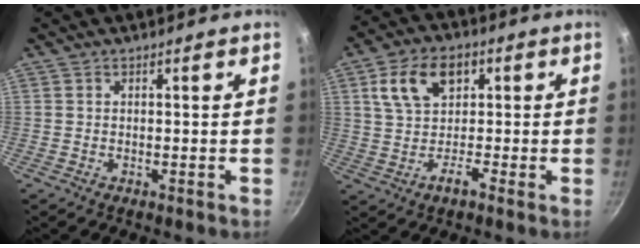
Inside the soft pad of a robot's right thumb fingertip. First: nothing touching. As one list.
[{"total": 9.8, "force": [1.9, 7.0, 6.6], "torque": [-0.090, 0.019, 0.020]}]